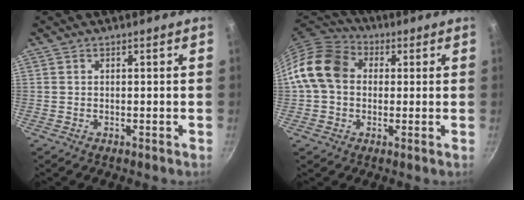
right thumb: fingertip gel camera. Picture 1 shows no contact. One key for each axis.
{"total": 11.7, "fx": 1.0, "fy": 9.3, "fz": 7.0, "tx": -0.101, "ty": 0.026, "tz": 0.000}